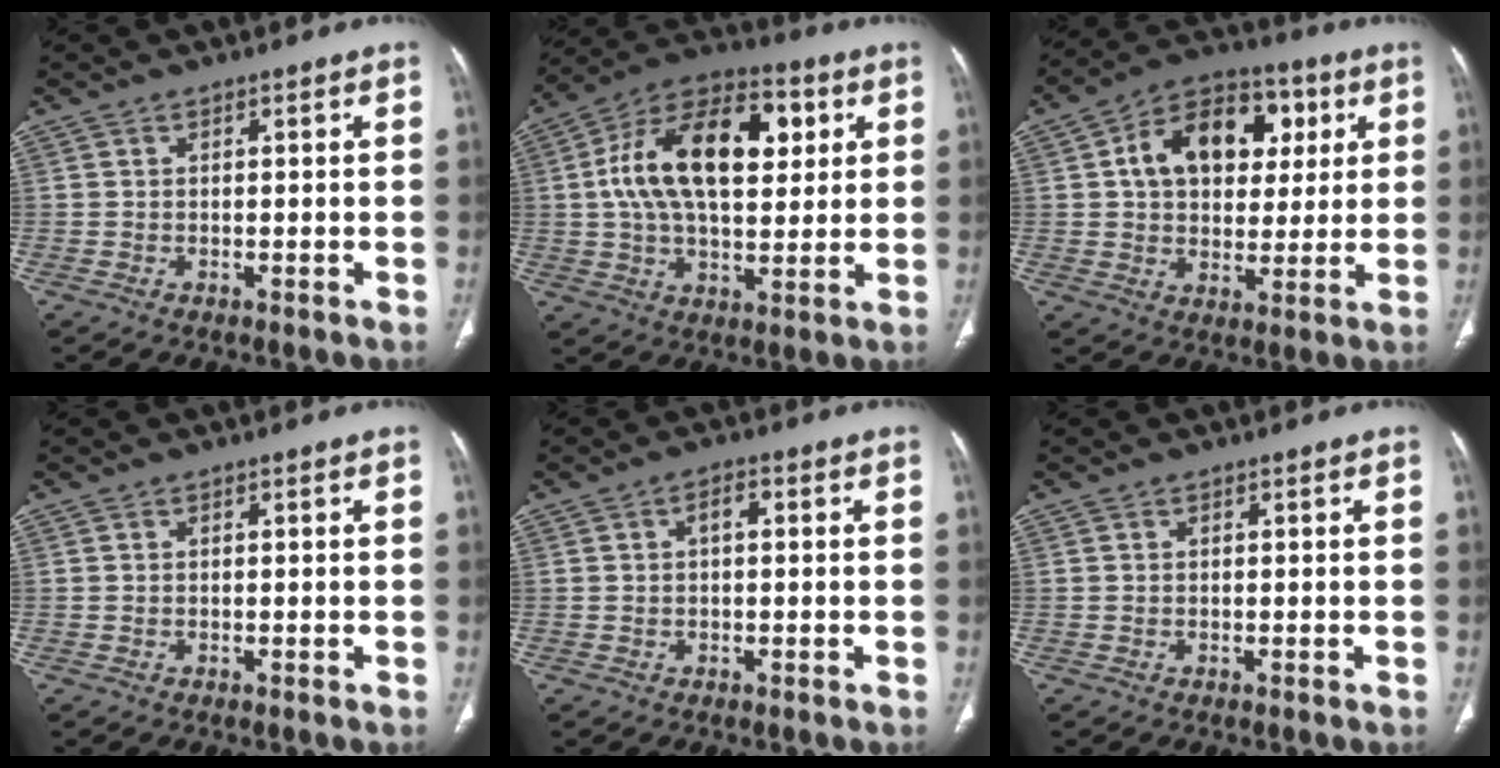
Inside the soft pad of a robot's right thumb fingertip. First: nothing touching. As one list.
[{"total": 21.8, "force": [4.7, 12.0, 17.6], "torque": [-0.279, 0.013, 0.069]}, {"total": 17.3, "force": [4.5, 11.9, 11.7], "torque": [-0.146, 0.012, 0.068]}, {"total": 0.0}, {"total": 2.3, "force": [0.4, 1.2, 2.0], "torque": [-0.031, 0.011, 0.005]}, {"total": 0.0}]